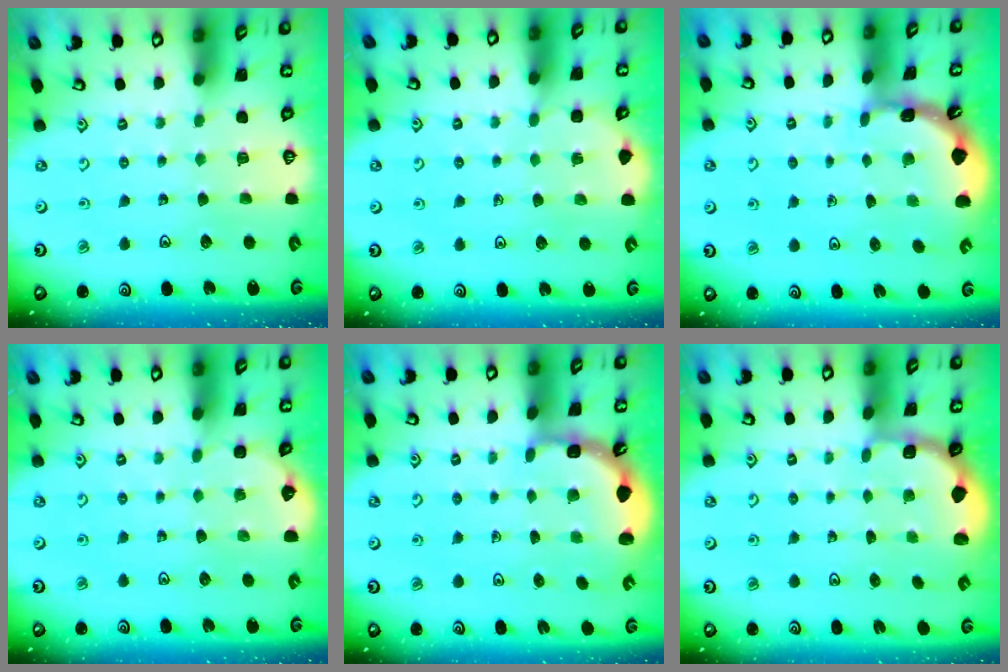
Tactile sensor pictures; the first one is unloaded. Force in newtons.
{"total": 3.6, "press": 3.6, "slide": 0.4}
{"total": 1.6, "press": 1.6, "slide": 0.2}
{"total": 1.7, "press": 1.7, "slide": 0.1}
{"total": 2.1, "press": 1.9, "slide": 0.9}
{"total": 1.9, "press": 1.8, "slide": 0.8}